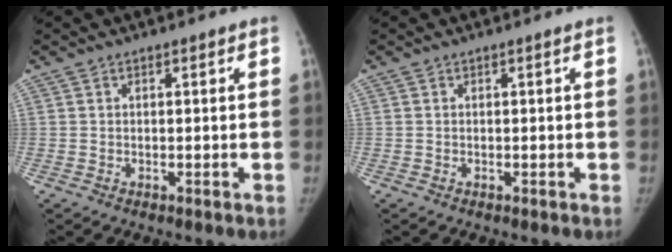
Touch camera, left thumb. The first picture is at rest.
{"total": 0.0}